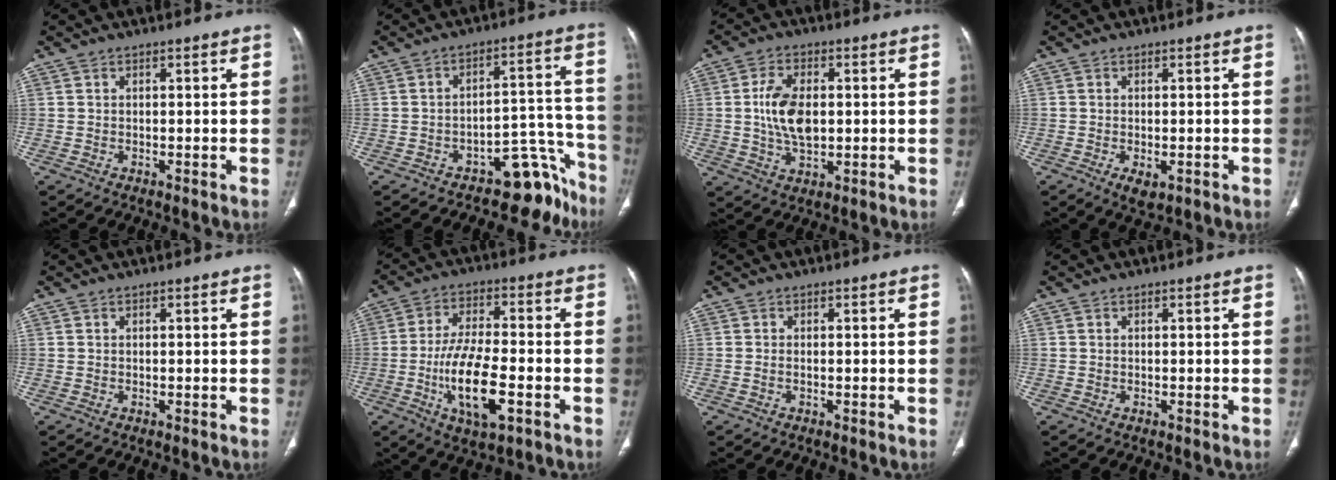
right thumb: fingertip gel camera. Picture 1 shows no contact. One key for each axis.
{"total": 10.2, "fx": -8.1, "fy": 5.1, "fz": 3.5, "tx": 0.014, "ty": 0.128, "tz": -0.118}
{"total": 9.2, "fx": 0.5, "fy": 5.3, "fz": 7.5, "tx": -0.139, "ty": 0.000, "tz": 0.013}
{"total": 3.1, "fx": -1.2, "fy": 1.6, "fz": 2.4, "tx": -0.041, "ty": -0.005, "tz": -0.013}
{"total": 0.0}
{"total": 13.4, "fx": -4.2, "fy": 5.1, "fz": 11.6, "tx": -0.211, "ty": 0.011, "tz": -0.072}
{"total": 0.6, "fx": -0.2, "fy": 0.3, "fz": 0.5, "tx": -0.013, "ty": 0.000, "tz": -0.004}
{"total": 0.0}